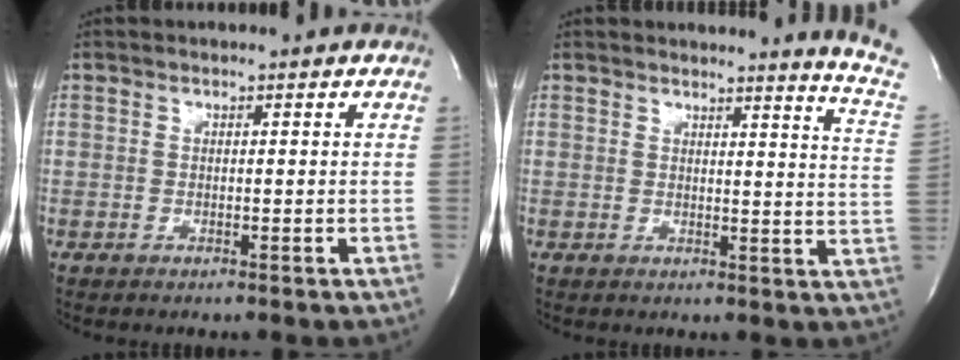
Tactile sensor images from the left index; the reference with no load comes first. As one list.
[{"total": 8.1, "force": [7.7, -1.9, 1.5], "torque": [-0.020, -0.106, 0.061]}]